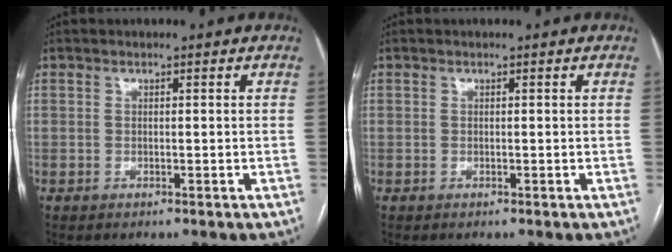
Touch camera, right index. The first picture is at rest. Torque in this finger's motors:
{"motor_torque": [0.00, 0.00, 0.00, 0.00]}